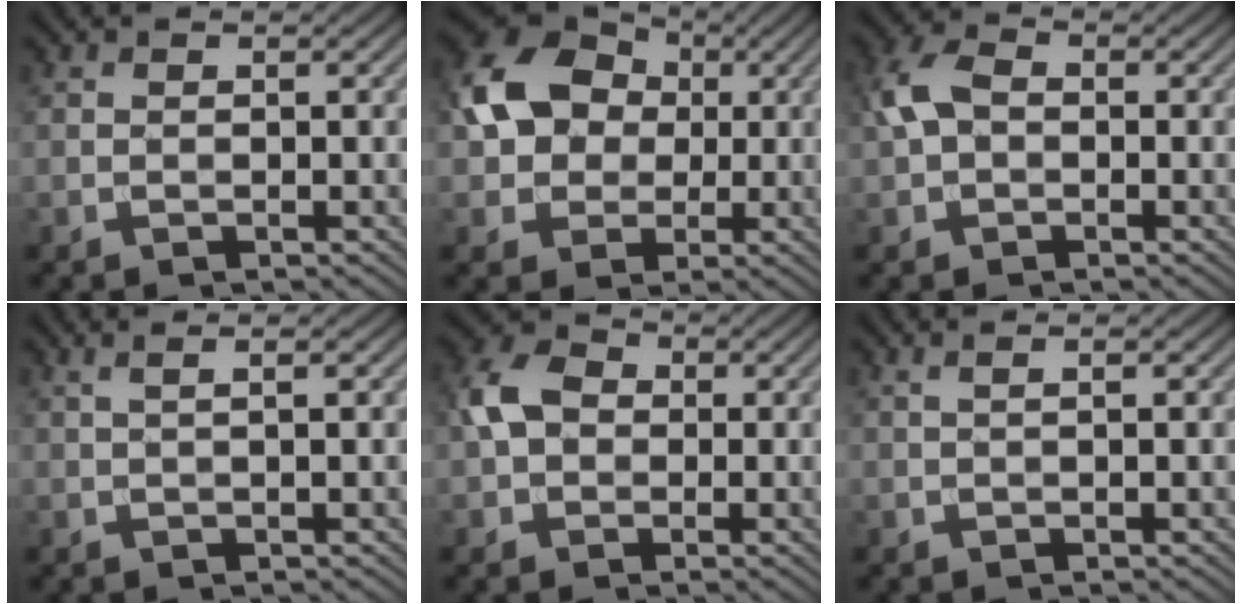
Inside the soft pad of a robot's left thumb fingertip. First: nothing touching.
{"total": 10.6, "force": [1.3, 8.6, 6.1], "torque": [-0.137, 0.015, 0.010]}
{"total": 4.6, "force": [0.2, 3.2, 3.2], "torque": [-0.075, 0.013, -0.005]}
{"total": 2.2, "force": [1.0, 0.6, 1.9], "torque": [-0.021, 0.005, -0.002]}
{"total": 5.4, "force": [0.1, 4.3, 3.2], "torque": [-0.073, 0.011, -0.007]}
{"total": 1.3, "force": [0.6, 0.3, 1.2], "torque": [-0.013, 0.001, 0.001]}